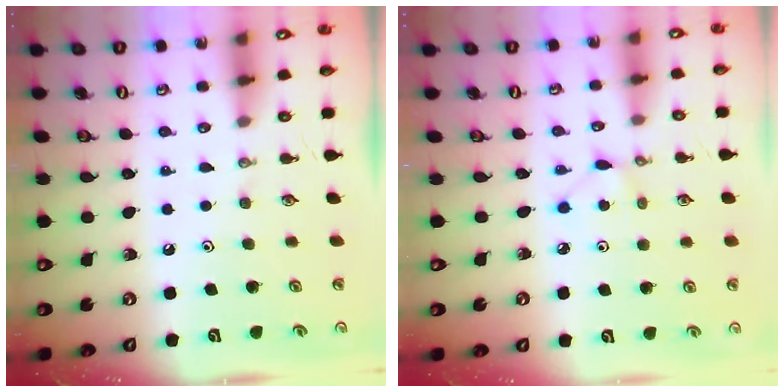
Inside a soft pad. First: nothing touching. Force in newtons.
{"total": 2.1, "press": 2.1, "slide": 0.3}